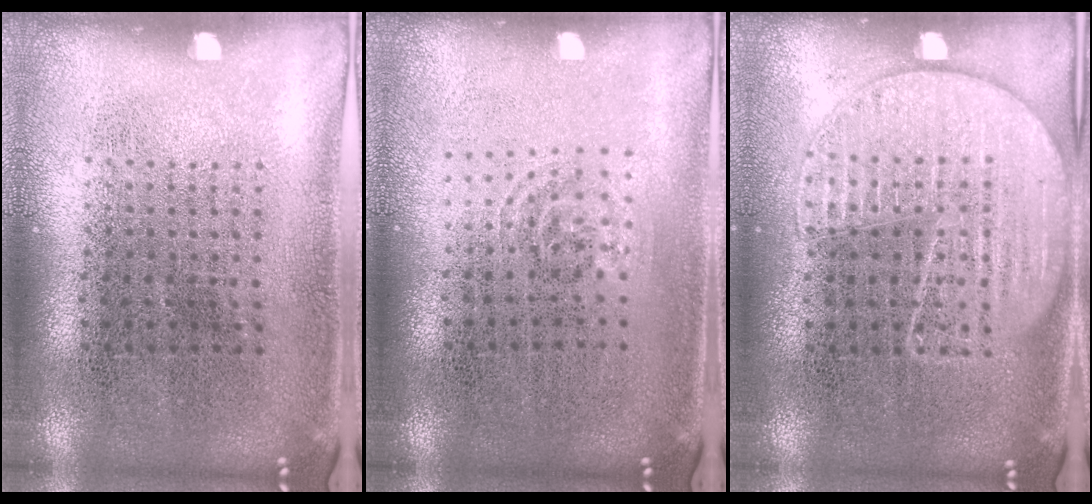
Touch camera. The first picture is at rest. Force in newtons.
{"total": 0.8, "press": 0.6, "slide": 0.6}
{"total": 1.6, "press": 1.5, "slide": 0.5}